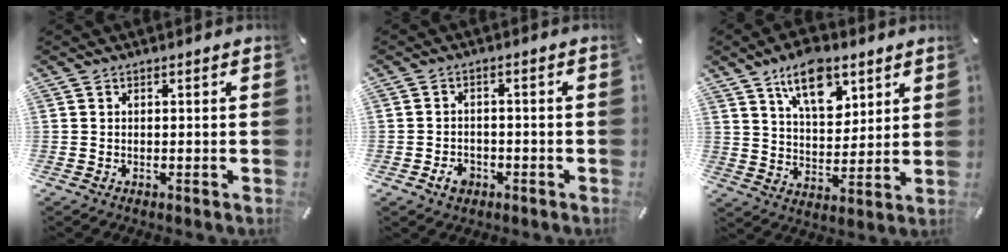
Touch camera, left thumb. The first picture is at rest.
{"total": 4.1, "force": [-2.0, 3.1, 1.9], "torque": [-0.037, 0.006, -0.037]}
{"total": 13.0, "force": [7.7, 7.3, 7.6], "torque": [-0.114, -0.028, 0.134]}